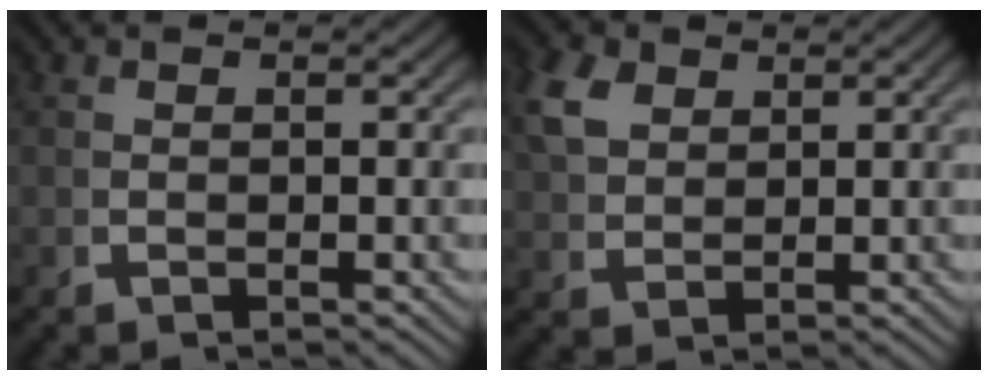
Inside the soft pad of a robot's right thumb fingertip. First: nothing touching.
{"total": 3.9, "force": [2.7, 2.1, 1.9], "torque": [-0.037, 0.003, 0.059]}